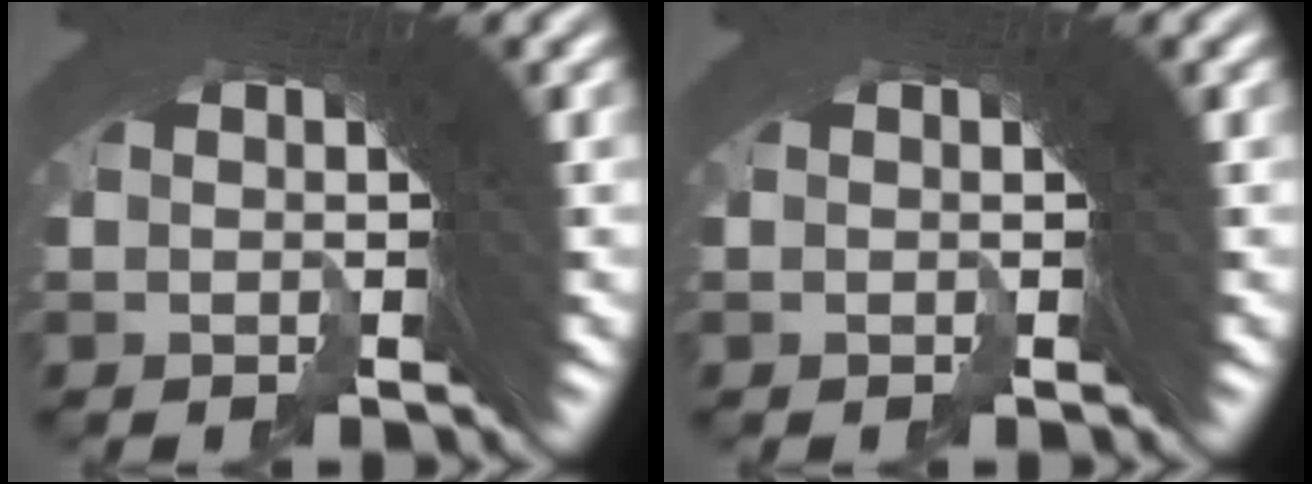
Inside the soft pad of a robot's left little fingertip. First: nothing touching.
{"total": 0.0}